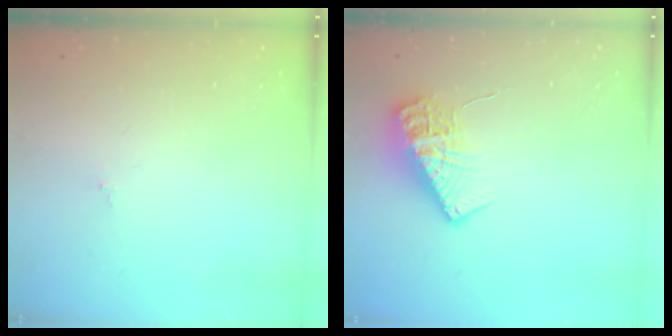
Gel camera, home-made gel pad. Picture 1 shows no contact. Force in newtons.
{"total": 12.0, "press": 11.9, "slide": 1.0}